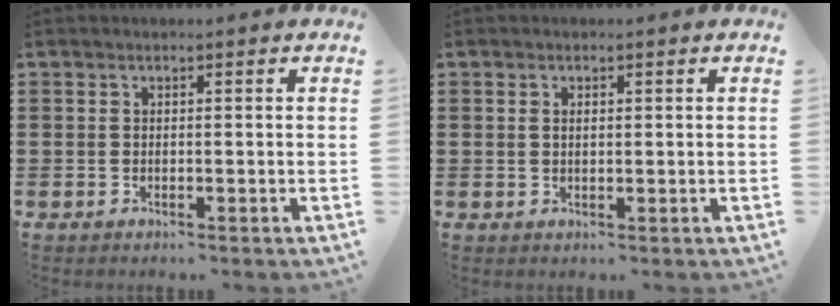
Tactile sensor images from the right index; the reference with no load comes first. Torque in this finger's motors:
{"motor_torque": [0.00, 0.41, -0.03, -0.01]}